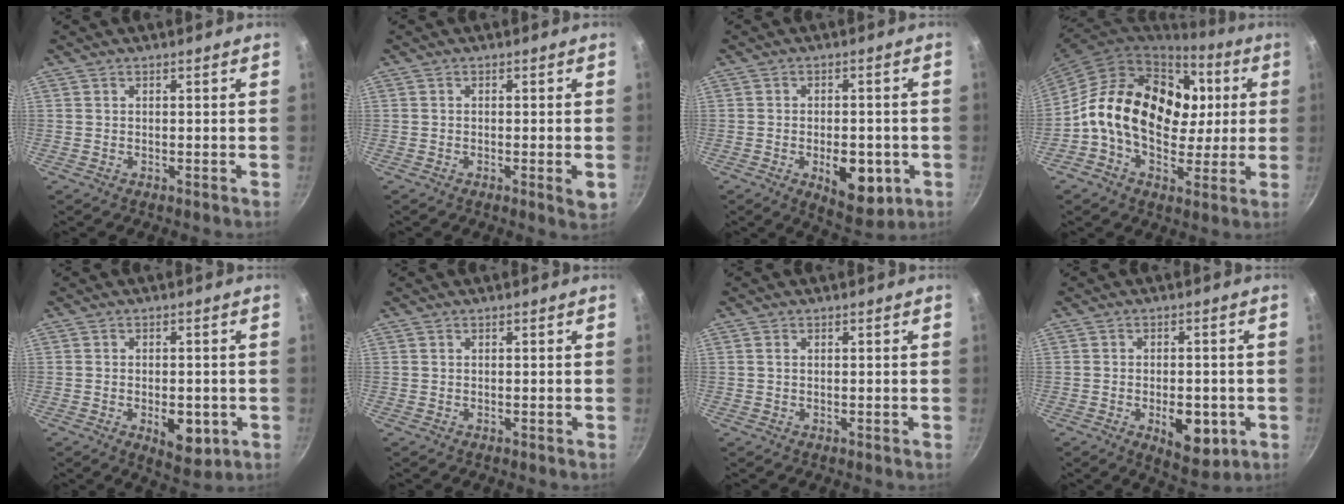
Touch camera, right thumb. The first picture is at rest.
{"total": 2.6, "force": [-0.7, 0.6, 2.5], "torque": [-0.040, -0.006, -0.012]}
{"total": 10.6, "force": [-3.1, 5.7, 8.3], "torque": [-0.081, 0.001, -0.032]}
{"total": 24.3, "force": [2.9, 17.0, 17.1], "torque": [-0.266, 0.021, 0.040]}
{"total": 7.5, "force": [-2.1, 4.1, 5.9], "torque": [-0.058, 0.001, -0.021]}
{"total": 0.0}
{"total": 0.7, "force": [0.2, 0.4, 0.5], "torque": [-0.009, 0.001, 0.003]}
{"total": 9.3, "force": [-2.8, 5.0, 7.3], "torque": [-0.072, 0.001, -0.028]}